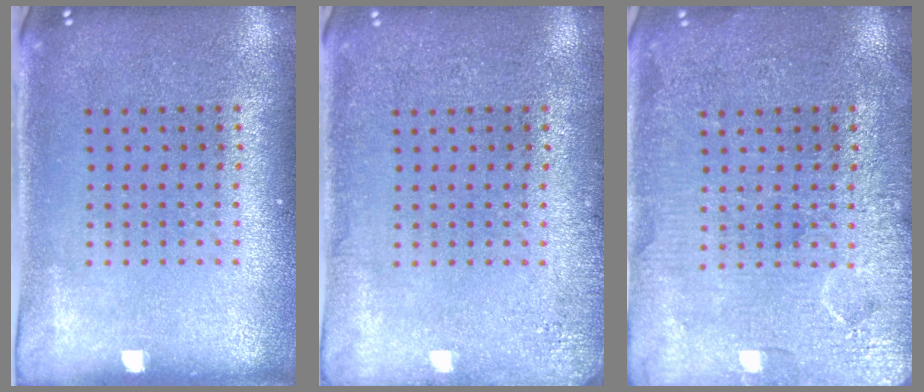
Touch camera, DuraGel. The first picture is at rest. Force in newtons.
{"total": 1.6, "press": 1.6, "slide": 0.3}
{"total": 5.1, "press": 5.1, "slide": 0.7}